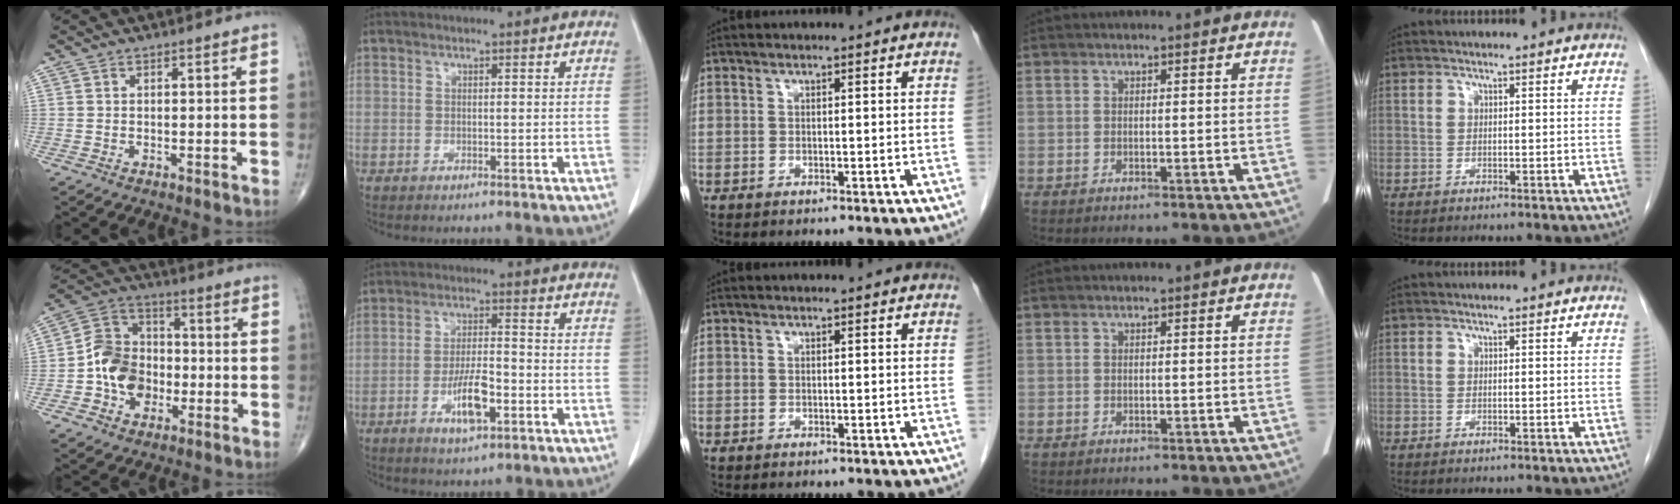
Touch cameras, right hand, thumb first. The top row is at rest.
{"thumb": {"total": 11.7, "force": [-2.8, 9.3, 6.6], "torque": [-0.087, 0.038, -0.059]}, "index": {"total": 7.2, "force": [-2.8, 2.0, 6.3], "torque": [-0.120, -0.001, -0.047]}}